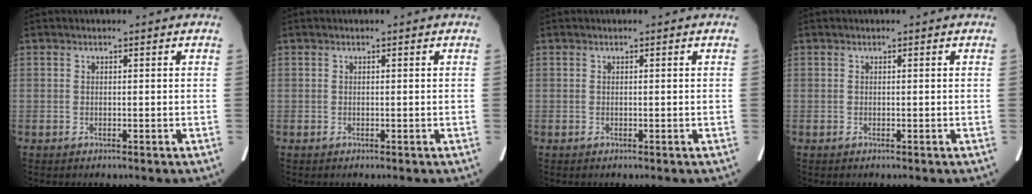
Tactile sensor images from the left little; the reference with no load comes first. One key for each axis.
{"total": 0.0}
{"total": 0.0}
{"total": 0.0}